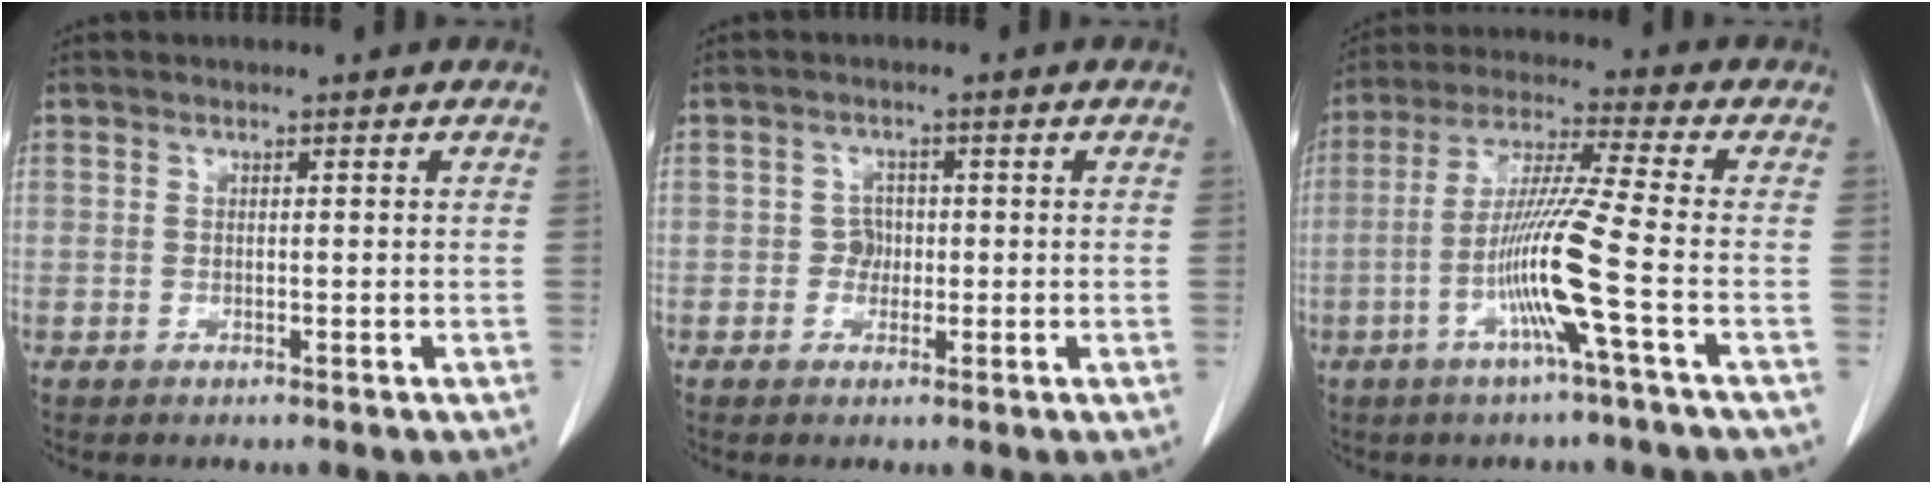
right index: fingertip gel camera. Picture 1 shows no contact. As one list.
[{"total": 2.0, "force": [-0.2, 1.9, 0.6], "torque": [0.001, 0.009, -0.004]}, {"total": 10.8, "force": [-3.4, -1.8, 10.1], "torque": [-0.195, -0.005, -0.069]}]